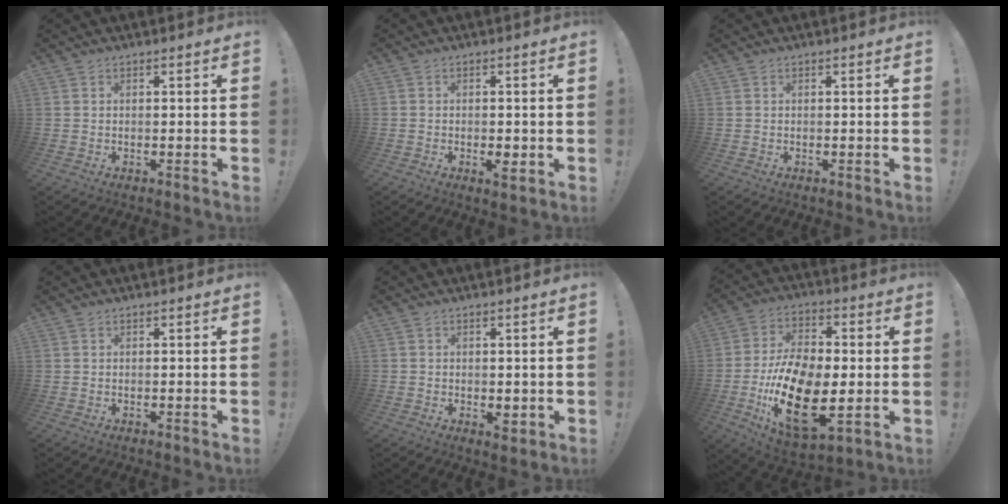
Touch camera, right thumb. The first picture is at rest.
{"total": 3.7, "force": [-1.0, 3.0, 1.9], "torque": [-0.022, 0.005, -0.015]}
{"total": 0.0}
{"total": 0.0}
{"total": 4.1, "force": [-0.1, 3.8, 1.6], "torque": [-0.012, 0.002, 0.002]}
{"total": 22.8, "force": [-5.7, 12.8, 17.9], "torque": [-0.345, 0.025, -0.084]}